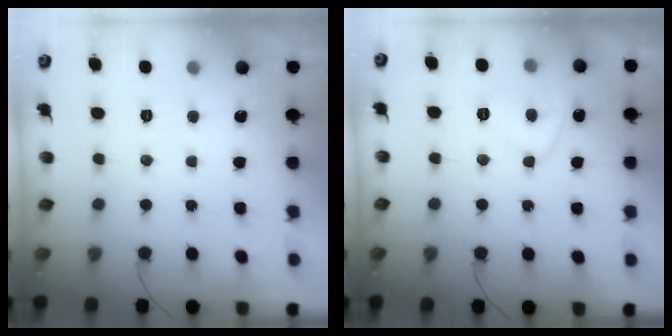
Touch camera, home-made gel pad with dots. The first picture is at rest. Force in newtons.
{"total": 6.5, "press": 6.5, "slide": 0.3}